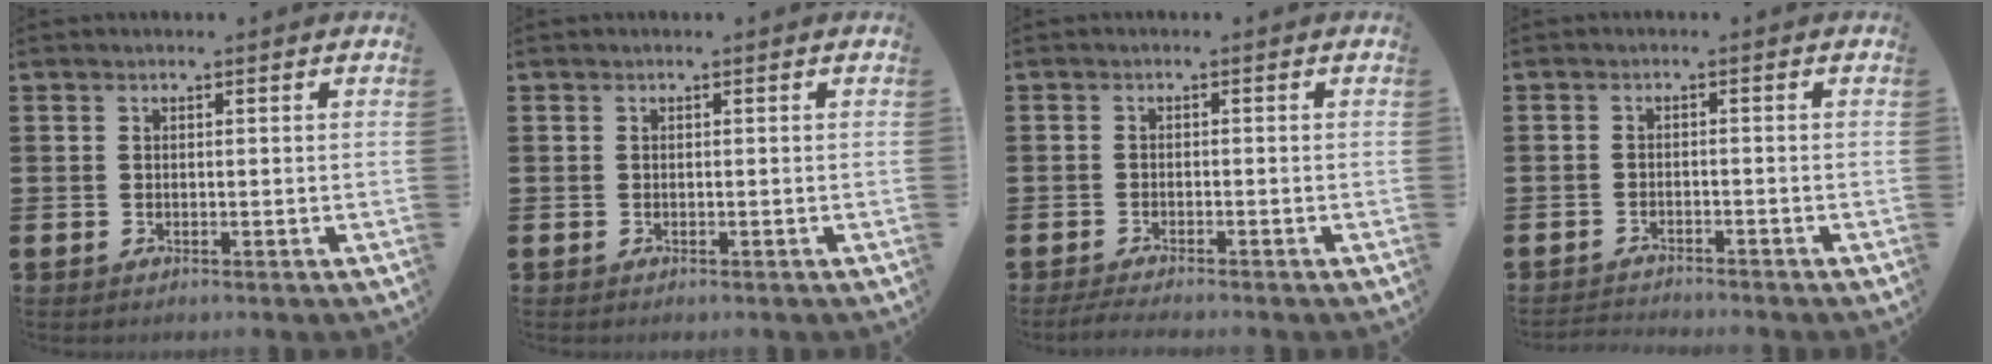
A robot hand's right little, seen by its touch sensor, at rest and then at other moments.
{"total": 0.0}
{"total": 1.4, "force": [-1.2, 0.1, 0.7], "torque": [-0.013, 0.001, -0.023]}
{"total": 1.6, "force": [-1.6, -0.1, 0.0], "torque": [-0.003, 0.002, -0.033]}